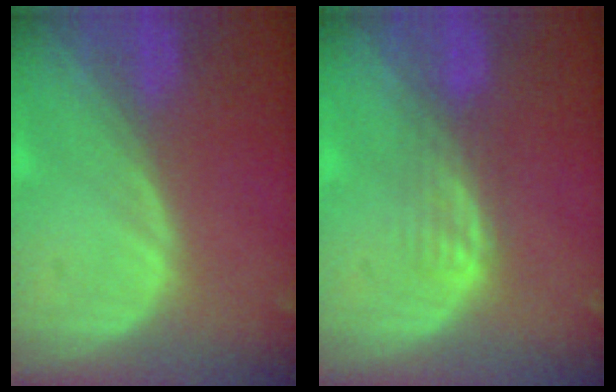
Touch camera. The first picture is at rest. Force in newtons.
{"total": 2.6, "press": 2.6, "slide": 0.4}